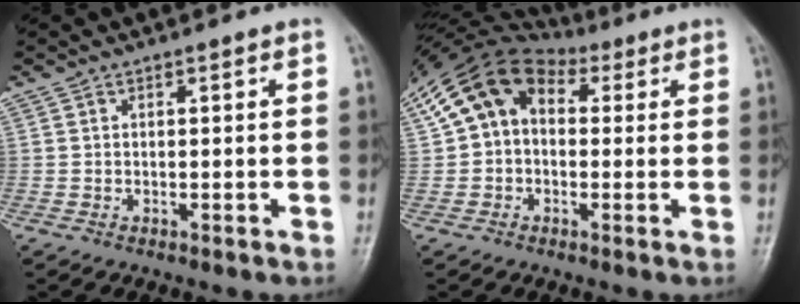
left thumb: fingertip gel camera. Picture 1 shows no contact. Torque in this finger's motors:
{"motor_torque": [0.36, 0.51, 0.08, -0.19, 0.41]}